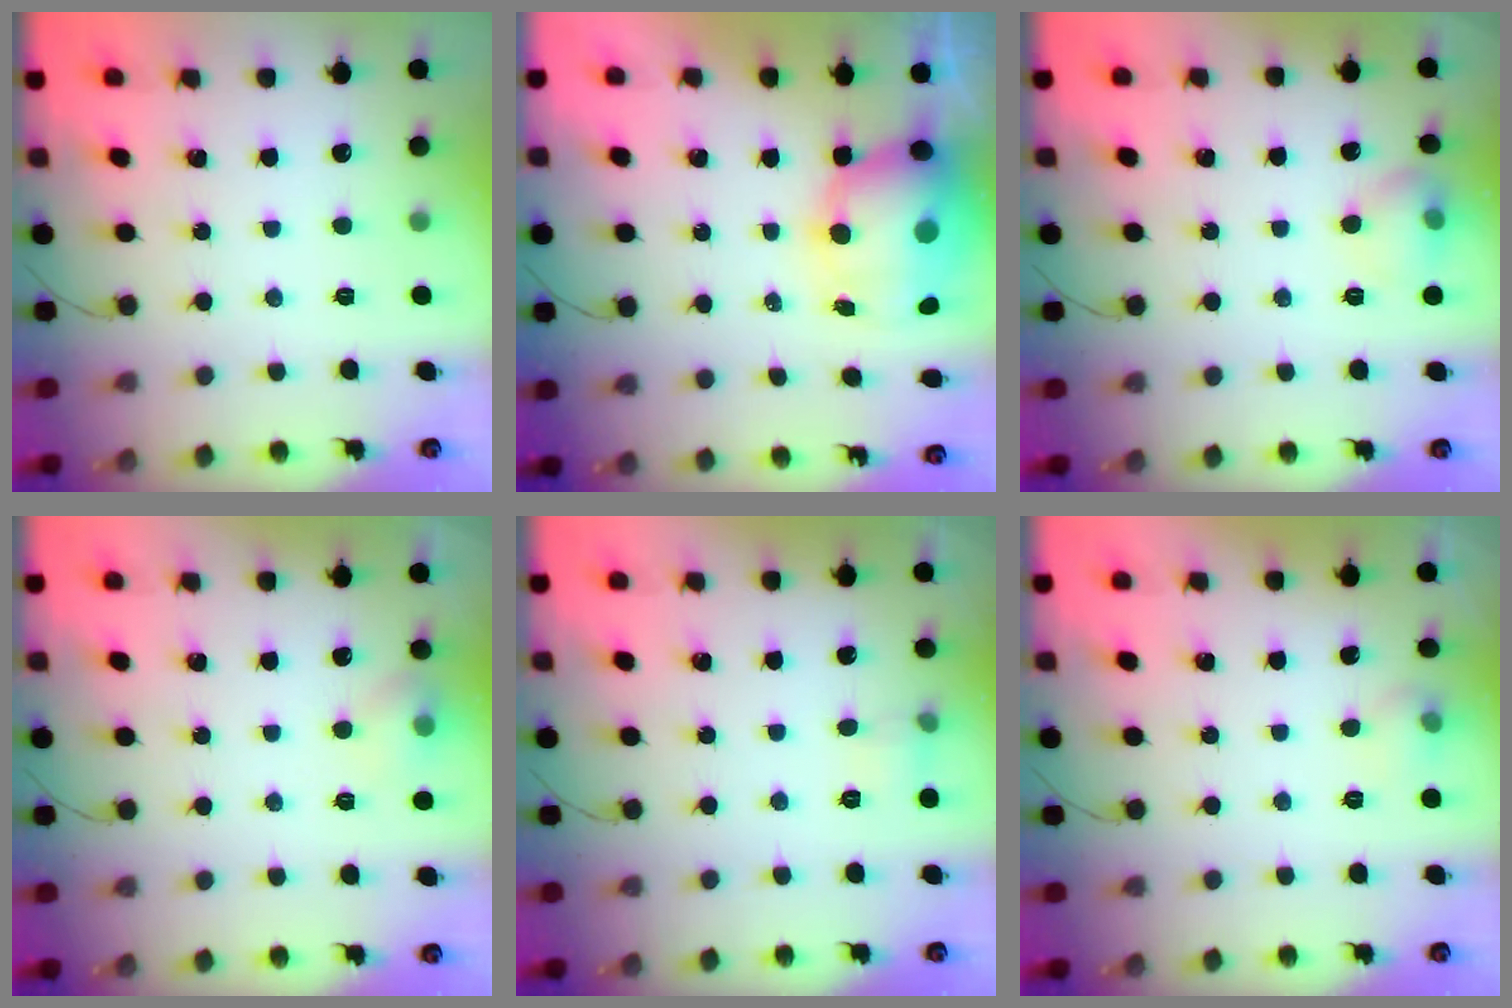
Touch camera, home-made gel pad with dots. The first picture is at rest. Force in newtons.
{"total": 12.1, "press": 11.6, "slide": 3.3}
{"total": 7.2, "press": 7.0, "slide": 1.3}
{"total": 6.3, "press": 6.2, "slide": 1.1}
{"total": 4.7, "press": 4.5, "slide": 1.3}
{"total": 5.3, "press": 5.0, "slide": 1.8}